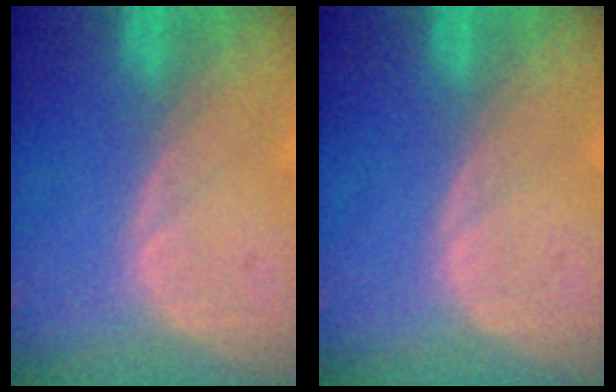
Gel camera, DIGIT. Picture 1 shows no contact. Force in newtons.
{"total": 0.0}